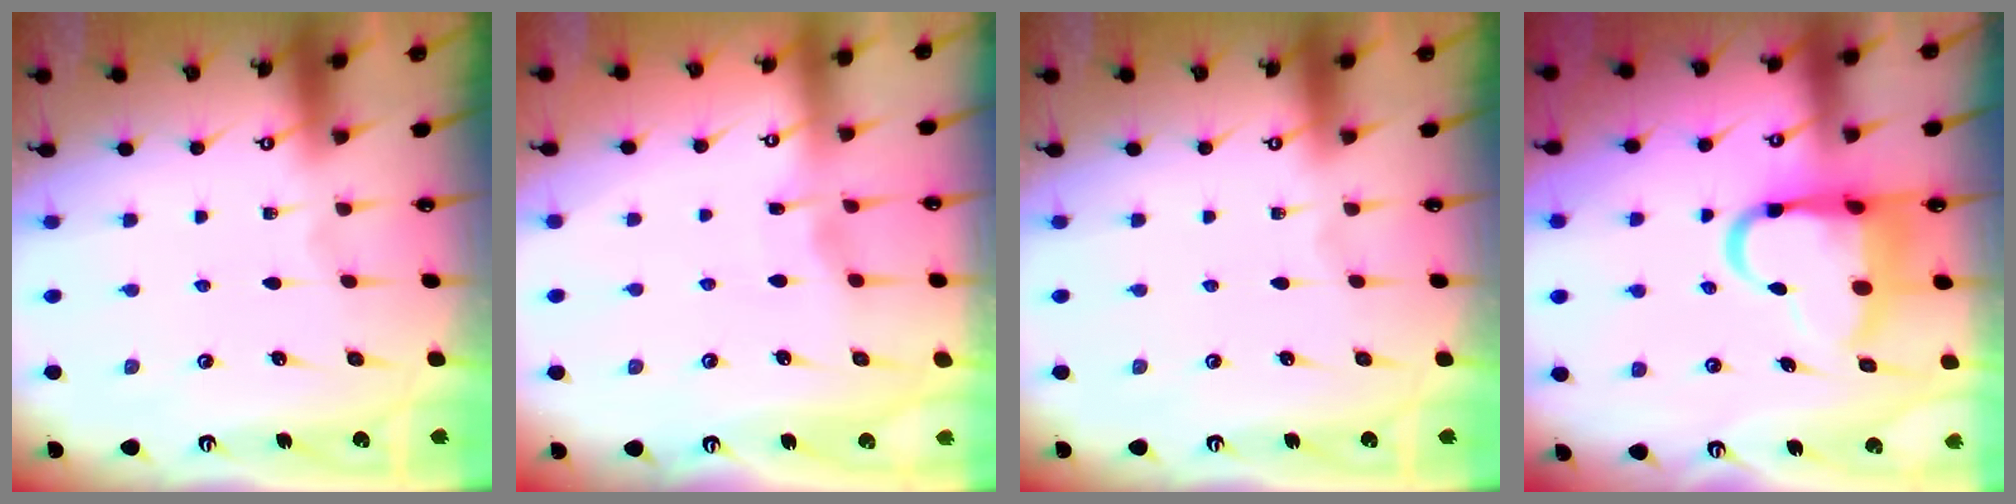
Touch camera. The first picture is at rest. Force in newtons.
{"total": 3.5, "press": 3.5, "slide": 0.4}
{"total": 0.0}
{"total": 12.7, "press": 12.5, "slide": 2.3}